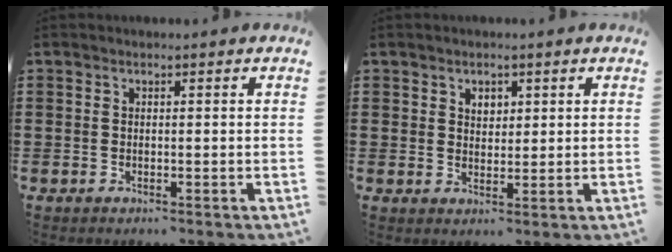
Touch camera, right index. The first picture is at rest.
{"total": 2.0, "force": [1.1, 1.4, 0.8], "torque": [-0.021, 0.006, 0.020]}